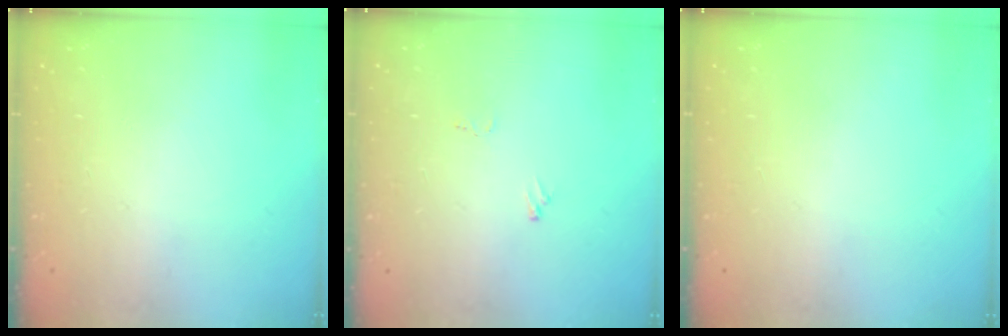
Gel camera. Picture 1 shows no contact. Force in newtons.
{"total": 5.6, "press": 5.6, "slide": 0.2}
{"total": 0.0}